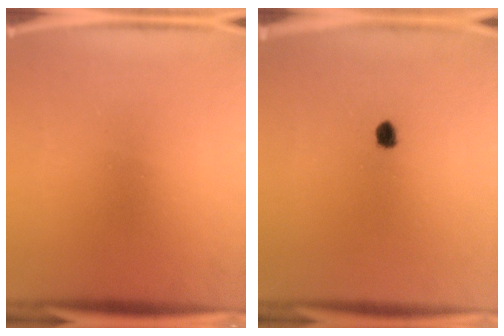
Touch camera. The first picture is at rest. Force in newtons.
{"total": 1.7}